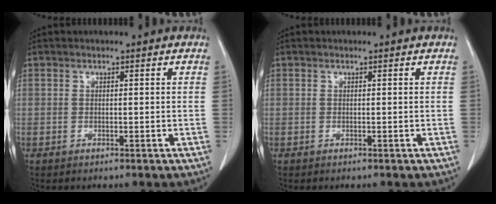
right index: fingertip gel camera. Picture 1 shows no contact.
{"total": 0.0}